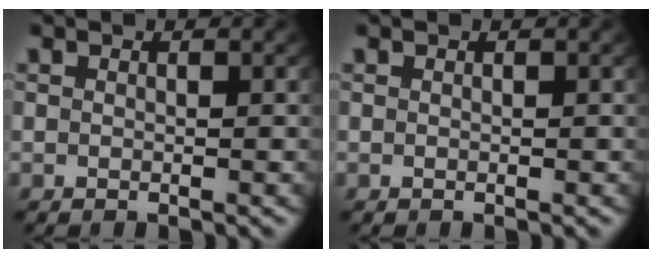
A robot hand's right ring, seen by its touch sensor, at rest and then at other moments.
{"total": 0.0}